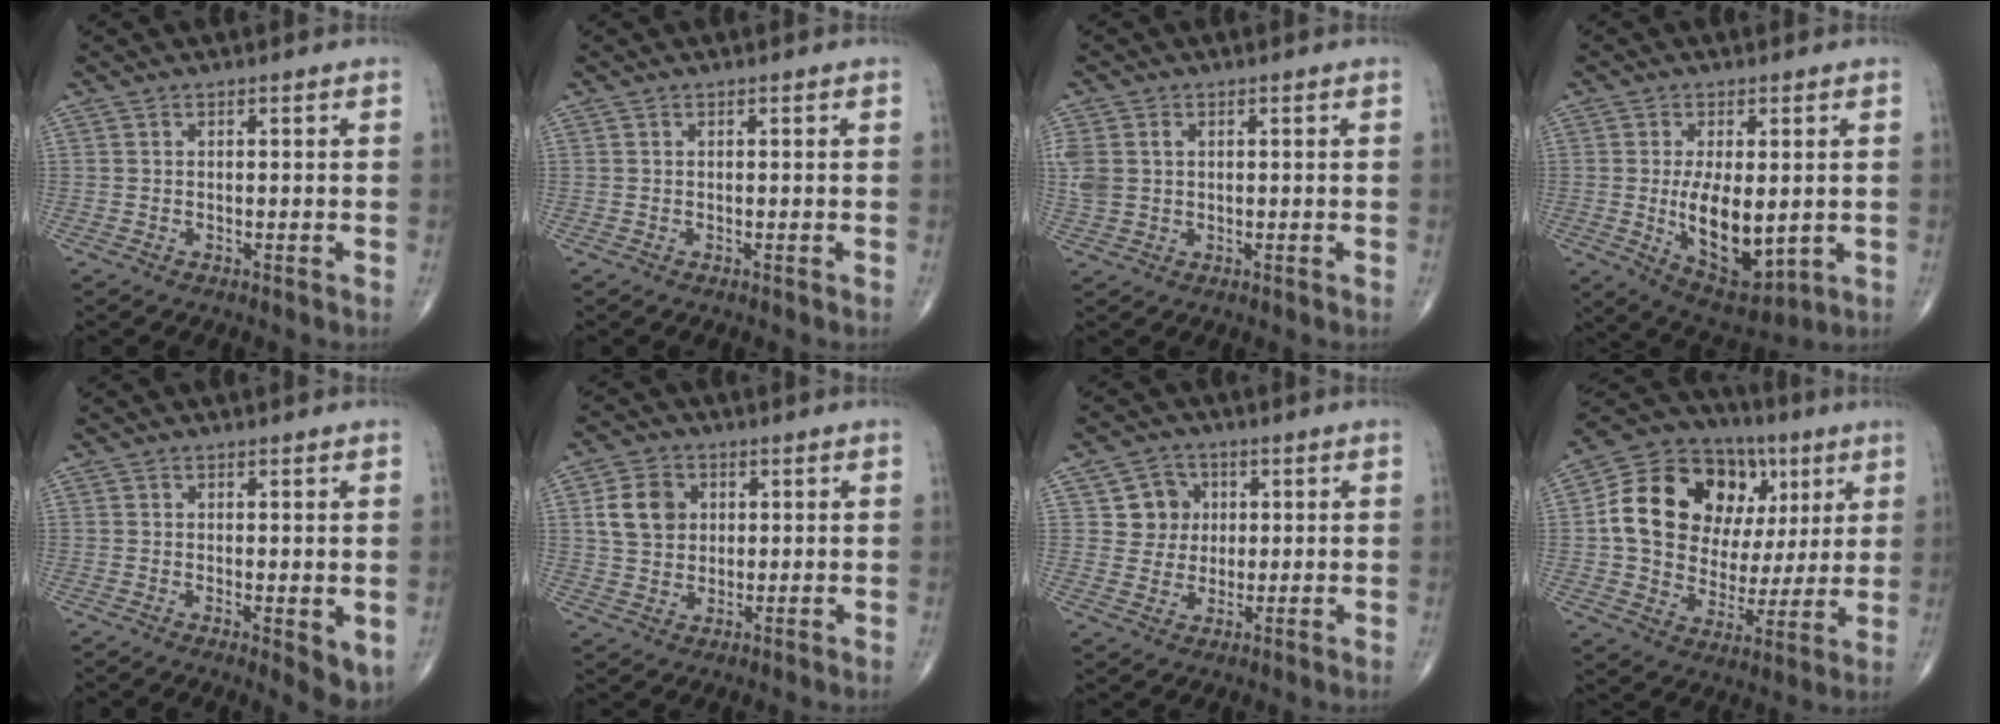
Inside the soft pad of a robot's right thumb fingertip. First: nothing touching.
{"total": 0.0}
{"total": 6.1, "force": [0.8, 4.7, 3.7], "torque": [-0.109, 0.010, 0.025]}
{"total": 12.3, "force": [-0.8, 5.9, 10.7], "torque": [-0.160, -0.023, 0.007]}
{"total": 5.1, "force": [-0.5, 2.0, 4.7], "torque": [-0.059, -0.015, -0.005]}
{"total": 7.8, "force": [1.9, 6.3, 4.2], "torque": [-0.057, -0.003, 0.035]}
{"total": 6.3, "force": [1.6, 5.9, 1.5], "torque": [0.009, 0.002, 0.023]}
{"total": 23.5, "force": [6.1, 17.4, 14.5], "torque": [-0.206, 0.027, 0.109]}